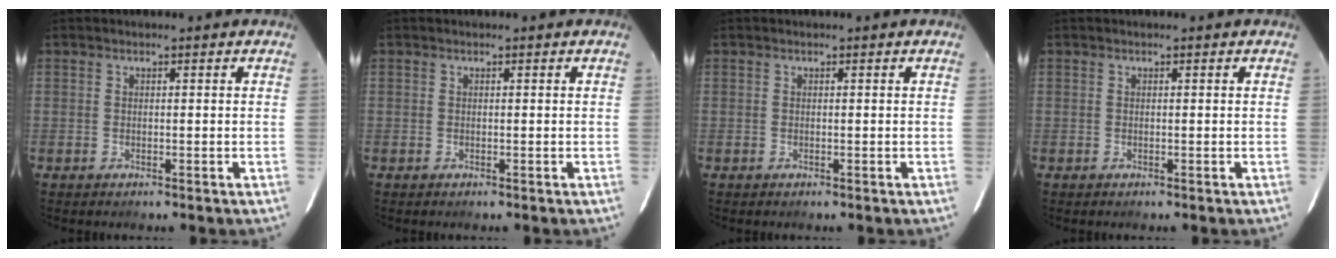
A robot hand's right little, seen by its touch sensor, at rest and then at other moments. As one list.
[{"total": 0.0}, {"total": 0.0}, {"total": 0.0}]